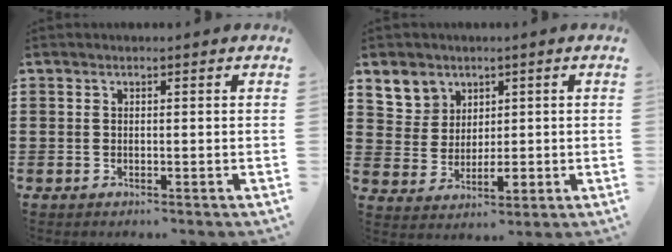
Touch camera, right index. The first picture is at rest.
{"total": 6.1, "force": [3.2, 5.1, 0.9], "torque": [-0.039, 0.007, 0.060]}